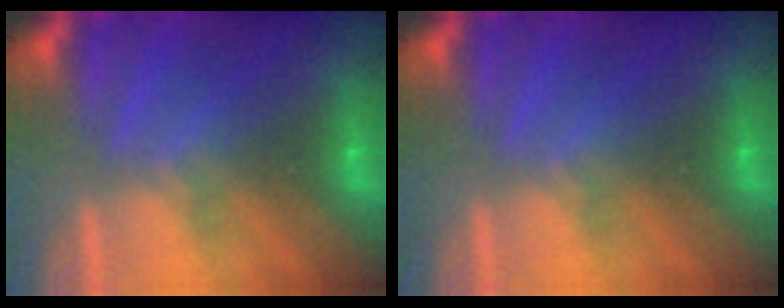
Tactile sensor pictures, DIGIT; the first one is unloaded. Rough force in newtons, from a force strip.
{"total": 0.0}